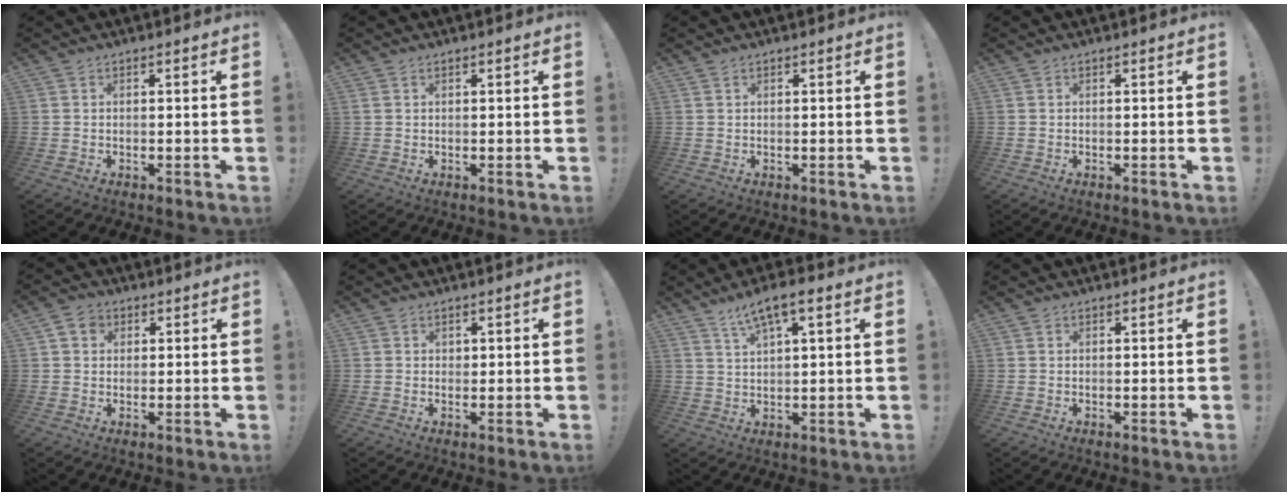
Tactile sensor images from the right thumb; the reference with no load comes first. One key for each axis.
{"total": 0.7, "fx": 0.5, "fy": 0.3, "fz": 0.5, "tx": -0.012, "ty": 0.002, "tz": 0.009}
{"total": 0.5, "fx": 0.4, "fy": 0.0, "fz": 0.3, "tx": 0.000, "ty": -0.003, "tz": 0.007}
{"total": 0.0}
{"total": 4.3, "fx": 1.6, "fy": 3.5, "fz": 1.8, "tx": -0.029, "ty": 0.002, "tz": 0.030}
{"total": 1.0, "fx": 0.6, "fy": 0.8, "fz": 0.0, "tx": 0.007, "ty": -0.002, "tz": 0.010}
{"total": 7.0, "fx": 3.8, "fy": 1.4, "fz": 5.7, "tx": -0.097, "ty": -0.018, "tz": 0.065}
{"total": 0.0}